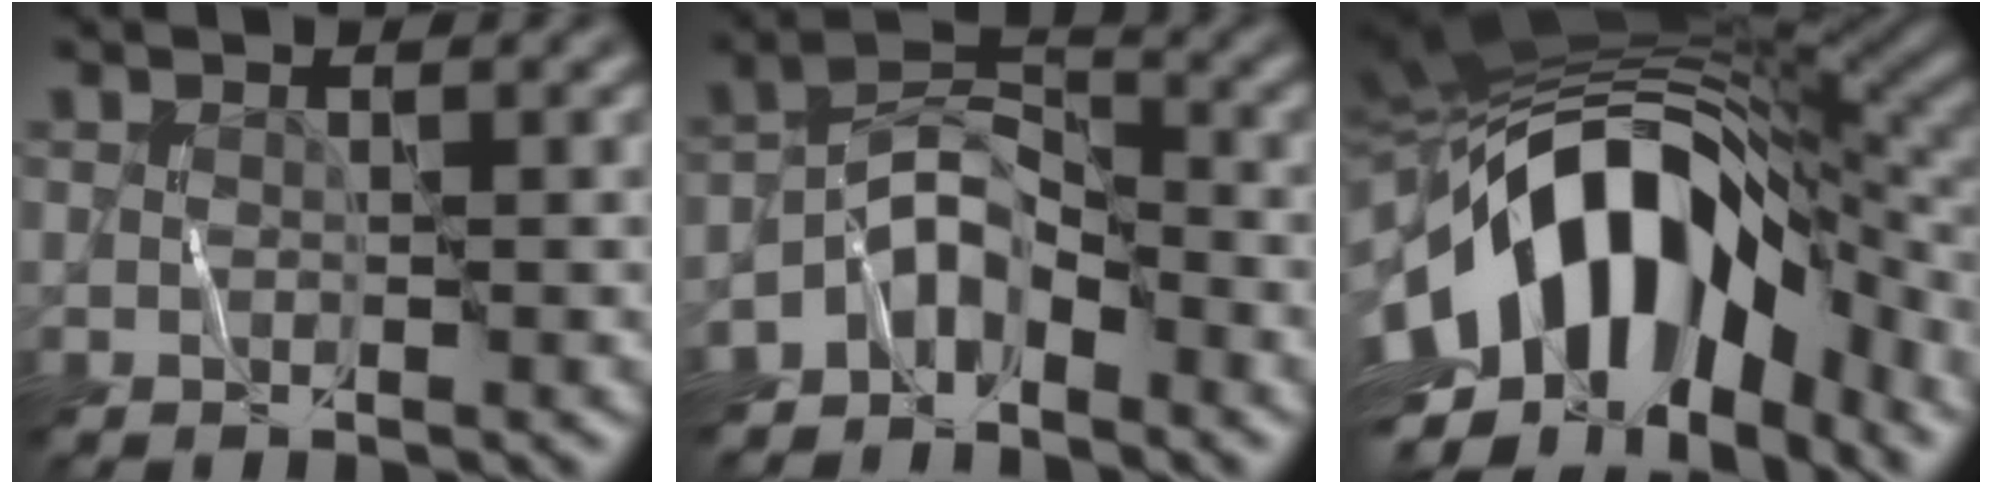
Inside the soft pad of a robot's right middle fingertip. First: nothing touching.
{"total": 4.9, "force": [-3.3, 2.5, 2.6], "torque": [-0.028, 0.007, -0.072]}
{"total": 15.7, "force": [-3.7, 8.8, 12.5], "torque": [-0.204, 0.011, -0.070]}